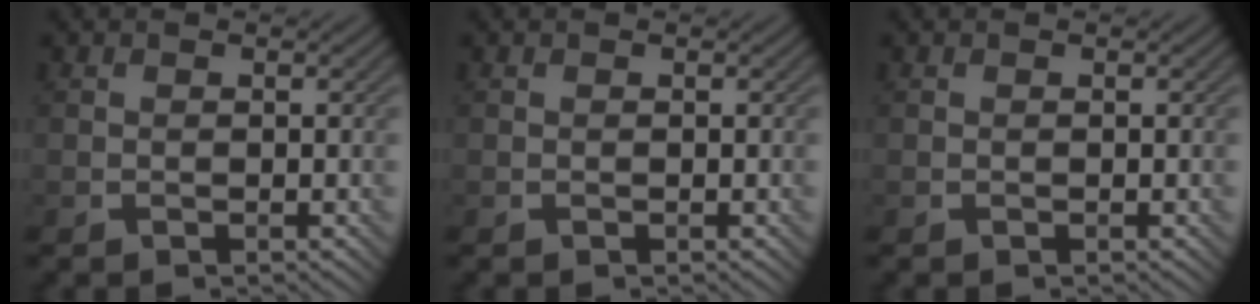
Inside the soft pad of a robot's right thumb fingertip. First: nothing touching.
{"total": 0.0}
{"total": 0.0}